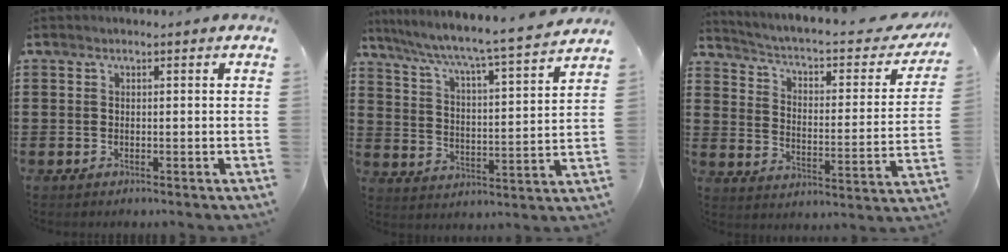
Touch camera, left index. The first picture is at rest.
{"total": 5.3, "force": [4.6, -0.8, 2.4], "torque": [-0.068, -0.046, 0.066]}
{"total": 3.4, "force": [2.4, 0.6, 2.3], "torque": [-0.060, -0.027, 0.029]}